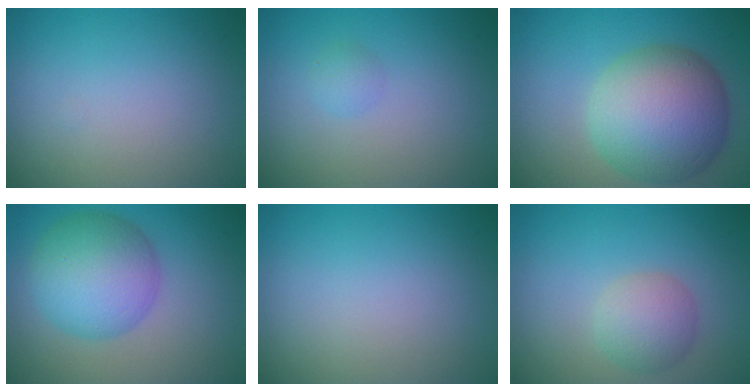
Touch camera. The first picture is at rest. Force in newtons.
{"total": 1.0, "press": 1.0, "slide": 0.1}
{"total": 10.1, "press": 10.1, "slide": 0.3}
{"total": 7.4, "press": 7.4, "slide": 0.2}
{"total": 0.0}
{"total": 3.0, "press": 3.0, "slide": 0.1}